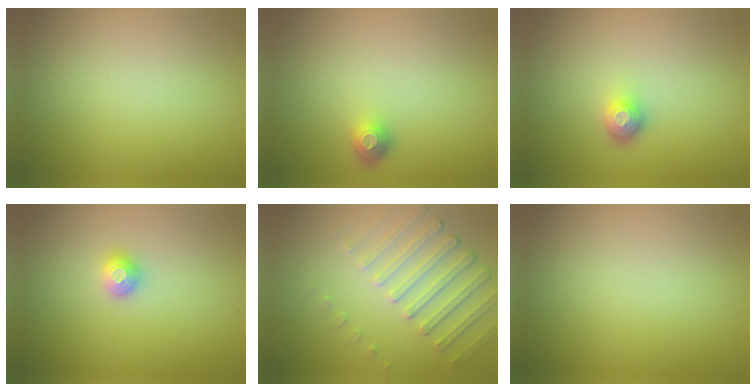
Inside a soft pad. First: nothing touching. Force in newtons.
{"total": 1.4, "press": 1.1, "slide": 0.9}
{"total": 1.7, "press": 1.3, "slide": 1.2}
{"total": 1.3, "press": 1.2, "slide": 0.4}
{"total": 4.5, "press": 3.4, "slide": 3.0}
{"total": 0.0}